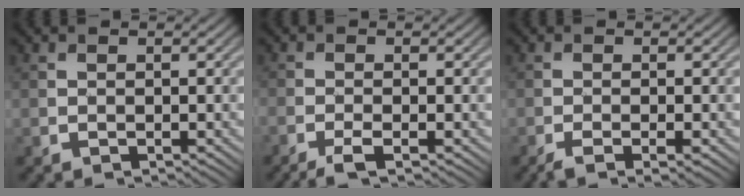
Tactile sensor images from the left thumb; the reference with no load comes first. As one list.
[{"total": 2.8, "force": [-1.9, 0.5, 2.1], "torque": [-0.042, 0.001, -0.044]}, {"total": 3.0, "force": [-1.6, 0.5, 2.4], "torque": [-0.045, -0.001, -0.035]}]